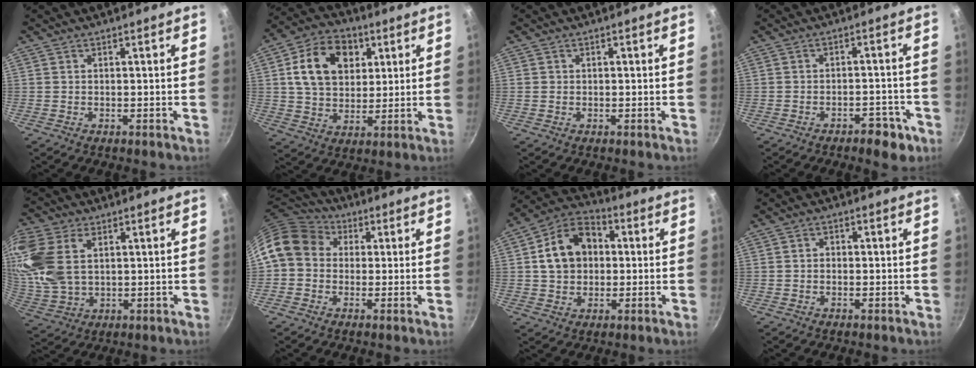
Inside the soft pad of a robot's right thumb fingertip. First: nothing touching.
{"total": 15.2, "force": [4.5, 11.1, 9.3], "torque": [-0.133, 0.002, 0.068]}
{"total": 0.8, "force": [0.0, 0.8, 0.2], "torque": [-0.001, 0.004, 0.001]}
{"total": 5.8, "force": [-3.4, 2.8, 3.6], "torque": [-0.026, 0.032, -0.036]}
{"total": 16.1, "force": [4.5, 10.4, 11.4], "torque": [-0.246, -0.006, 0.097]}
{"total": 11.8, "force": [2.2, 9.8, 6.2], "torque": [-0.092, 0.025, 0.019]}
{"total": 13.1, "force": [1.6, 10.1, 8.3], "torque": [-0.115, 0.028, 0.014]}
{"total": 1.3, "force": [-0.2, 1.1, 0.7], "torque": [-0.013, 0.006, -0.005]}